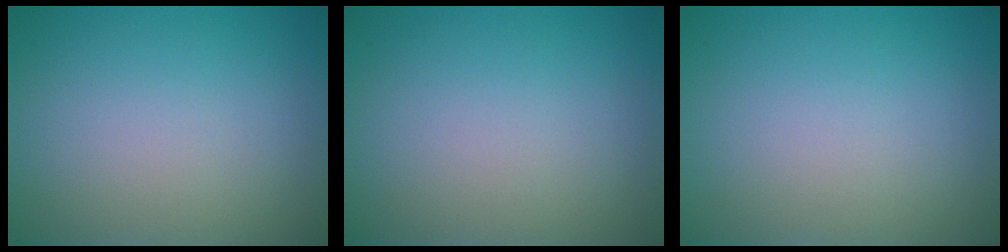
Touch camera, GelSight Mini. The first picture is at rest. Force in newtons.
{"total": 0.0}
{"total": 0.0}